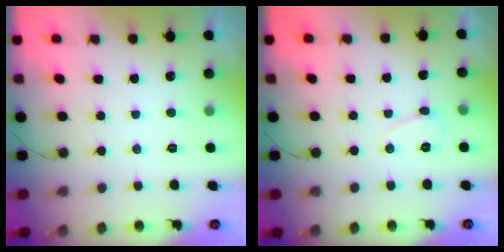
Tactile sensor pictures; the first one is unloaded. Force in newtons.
{"total": 3.0, "press": 3.0, "slide": 0.3}